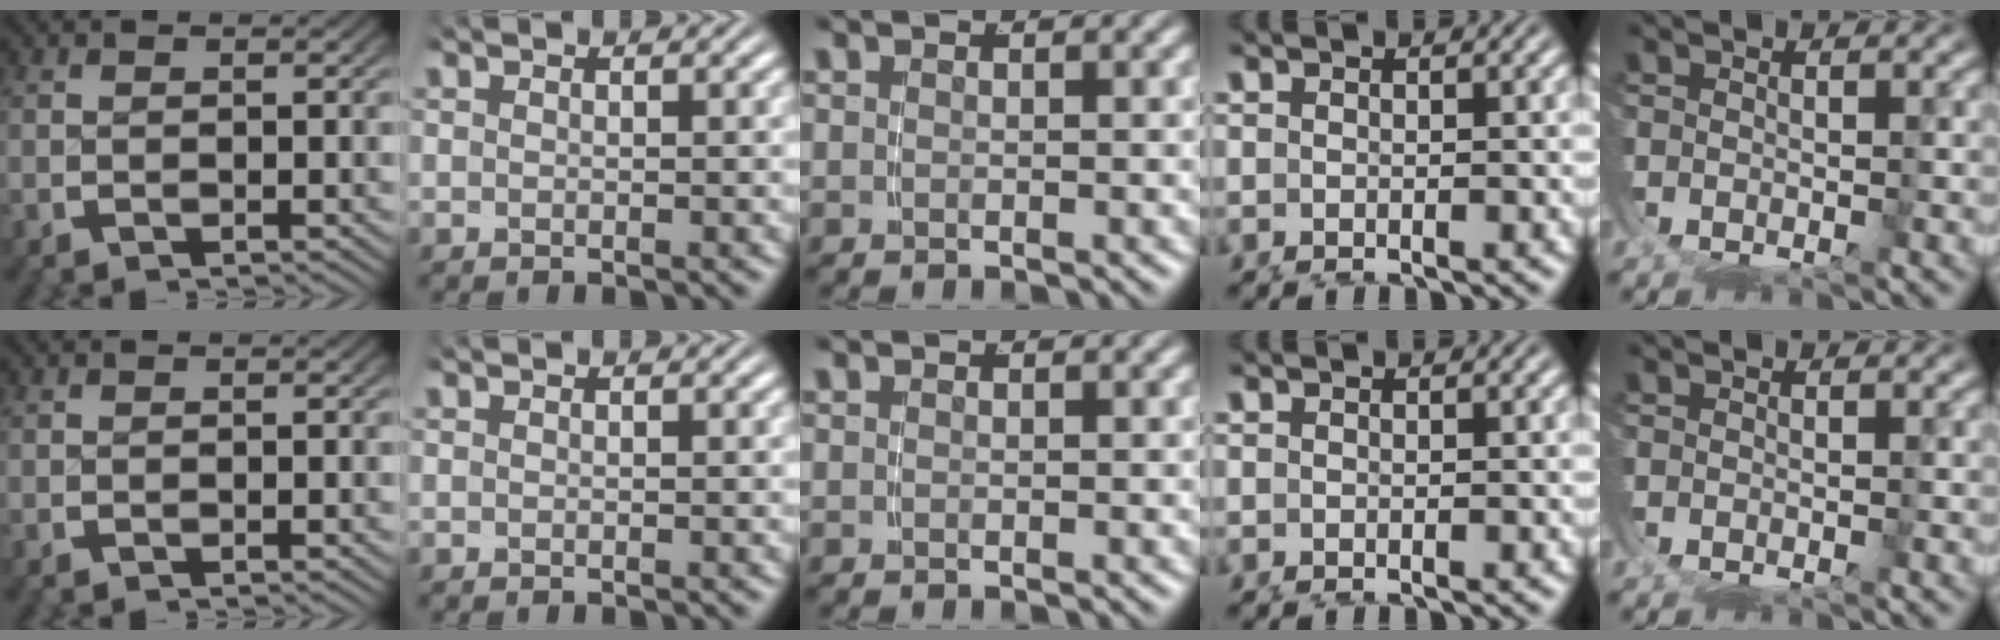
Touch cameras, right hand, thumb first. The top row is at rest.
{}